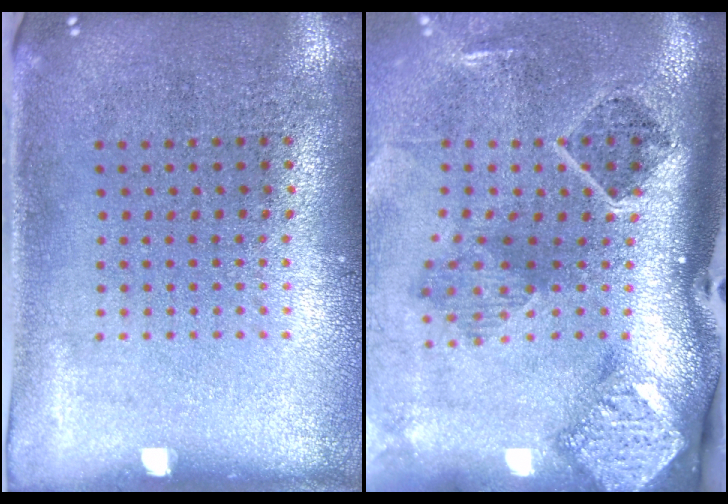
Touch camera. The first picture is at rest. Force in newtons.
{"total": 2.9, "press": 1.9, "slide": 2.2}